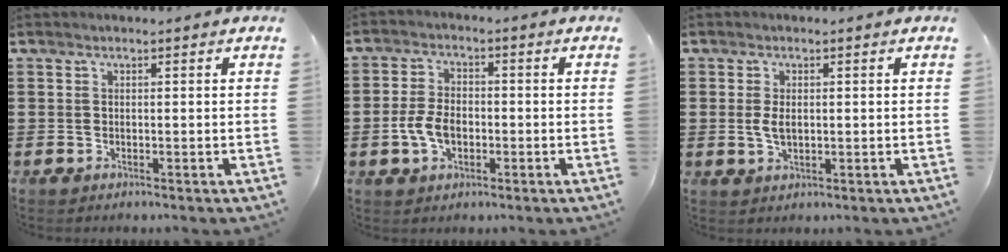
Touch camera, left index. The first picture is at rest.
{"total": 5.4, "force": [-1.3, 3.3, 4.1], "torque": [-0.101, -0.001, -0.029]}
{"total": 2.8, "force": [0.2, 1.5, 2.4], "torque": [-0.056, 0.002, 0.000]}